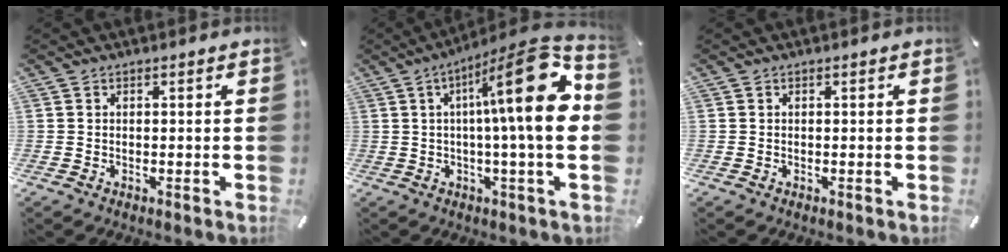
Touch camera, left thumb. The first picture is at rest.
{"total": 21.0, "force": [4.2, 3.4, 20.3], "torque": [-0.296, -0.040, 0.050]}
{"total": 0.0}